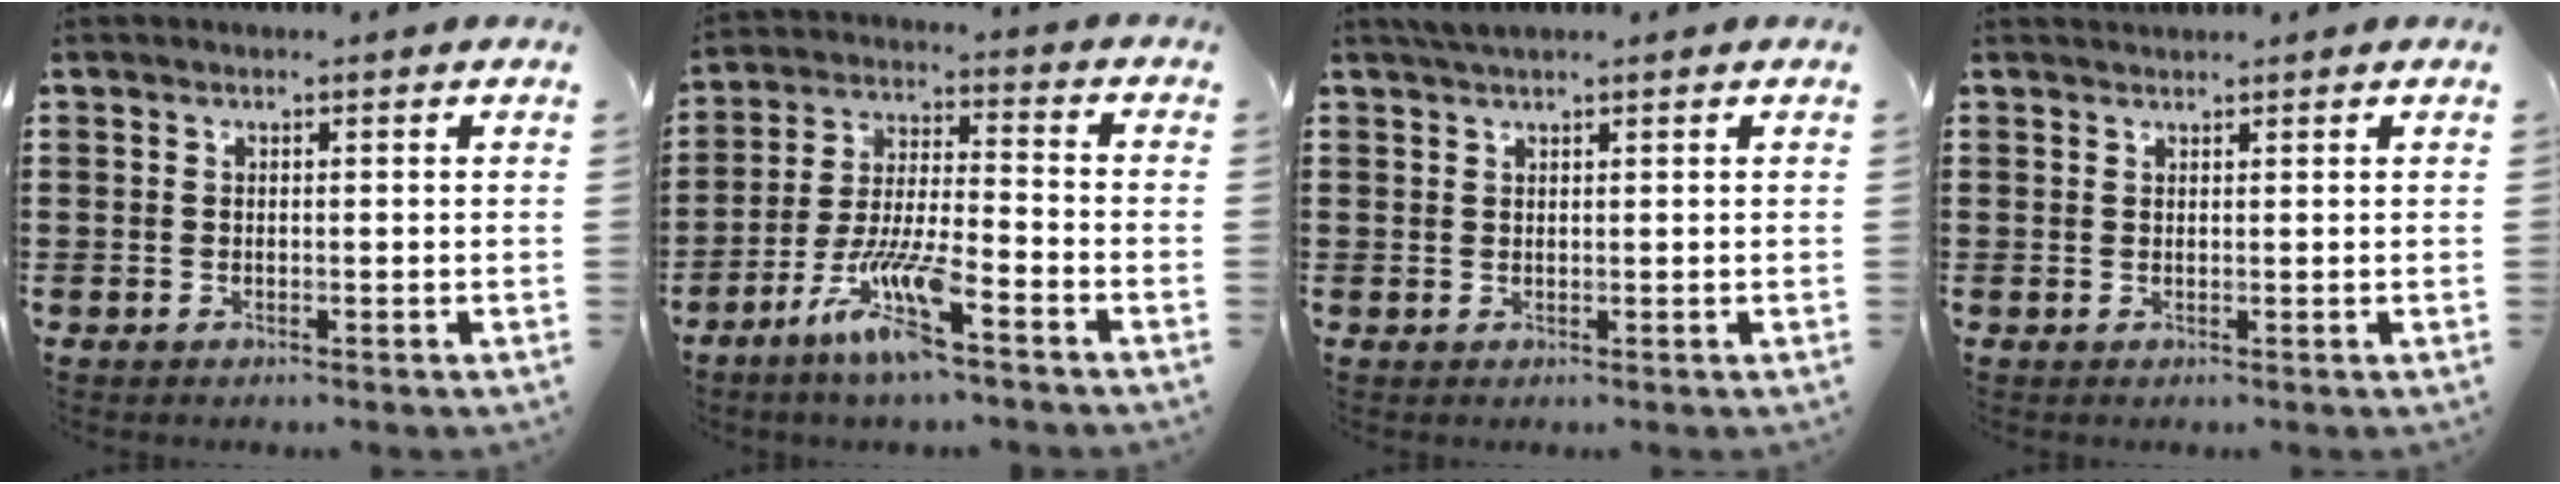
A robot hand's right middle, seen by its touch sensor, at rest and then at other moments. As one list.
[{"total": 9.6, "force": [-6.0, 1.5, 7.4], "torque": [-0.158, -0.008, -0.117]}, {"total": 1.1, "force": [0.8, 0.0, 0.7], "torque": [-0.016, 0.001, 0.015]}, {"total": 0.9, "force": [0.9, 0.0, -0.1], "torque": [-0.001, -0.003, 0.018]}]